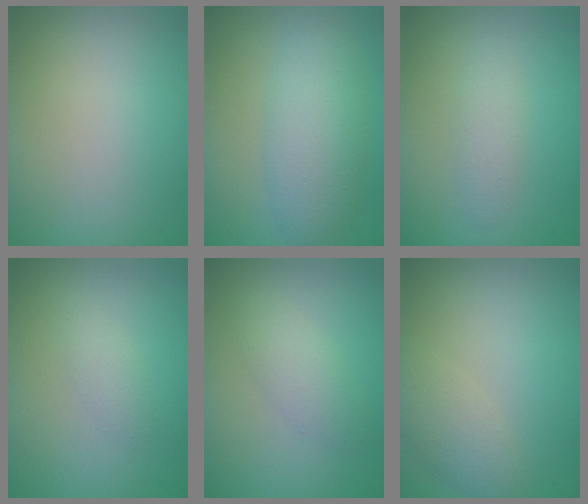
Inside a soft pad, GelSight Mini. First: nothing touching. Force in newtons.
{"total": 4.9, "press": 4.9, "slide": 0.1}
{"total": 1.6, "press": 1.6, "slide": 0.0}
{"total": 1.1, "press": 1.1, "slide": 0.1}
{"total": 2.0, "press": 2.0, "slide": 0.1}
{"total": 2.4, "press": 2.4, "slide": 0.2}